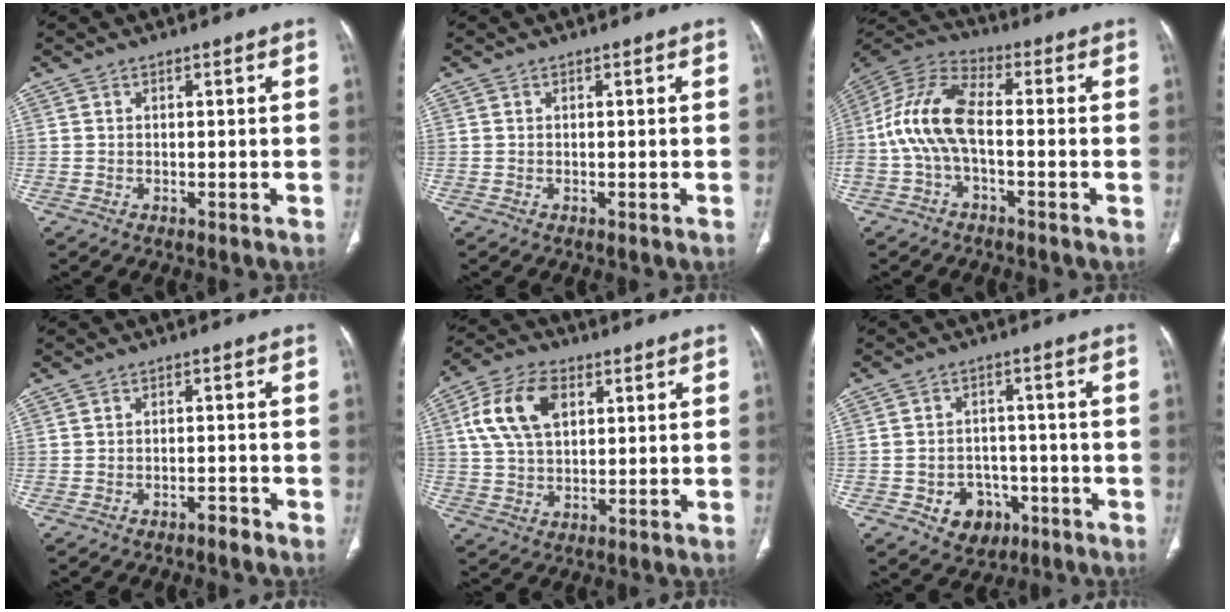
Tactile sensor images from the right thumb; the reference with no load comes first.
{"total": 0.0}
{"total": 13.2, "force": [-1.7, 6.4, 11.4], "torque": [-0.248, 0.036, -0.041]}
{"total": 2.0, "force": [-1.6, 0.6, 0.9], "torque": [-0.015, 0.014, -0.026]}
{"total": 11.6, "force": [3.5, 7.0, 8.5], "torque": [-0.162, 0.009, 0.064]}
{"total": 7.8, "force": [-3.4, 6.3, 3.2], "torque": [-0.019, 0.032, -0.040]}